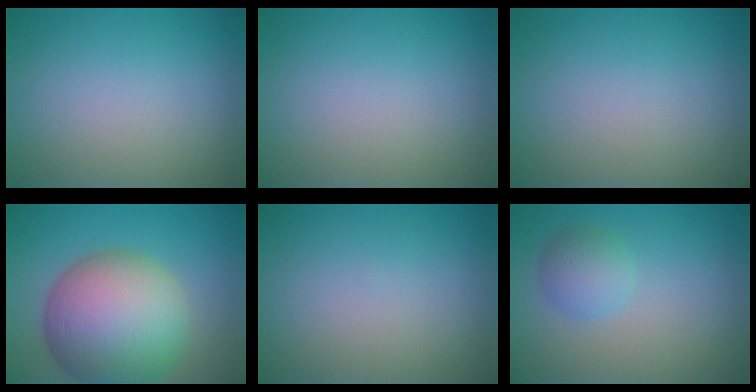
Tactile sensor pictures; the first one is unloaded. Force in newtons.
{"total": 0.0}
{"total": 0.0}
{"total": 13.5, "press": 13.5, "slide": 0.2}
{"total": 0.0}
{"total": 2.6, "press": 2.6, "slide": 0.1}